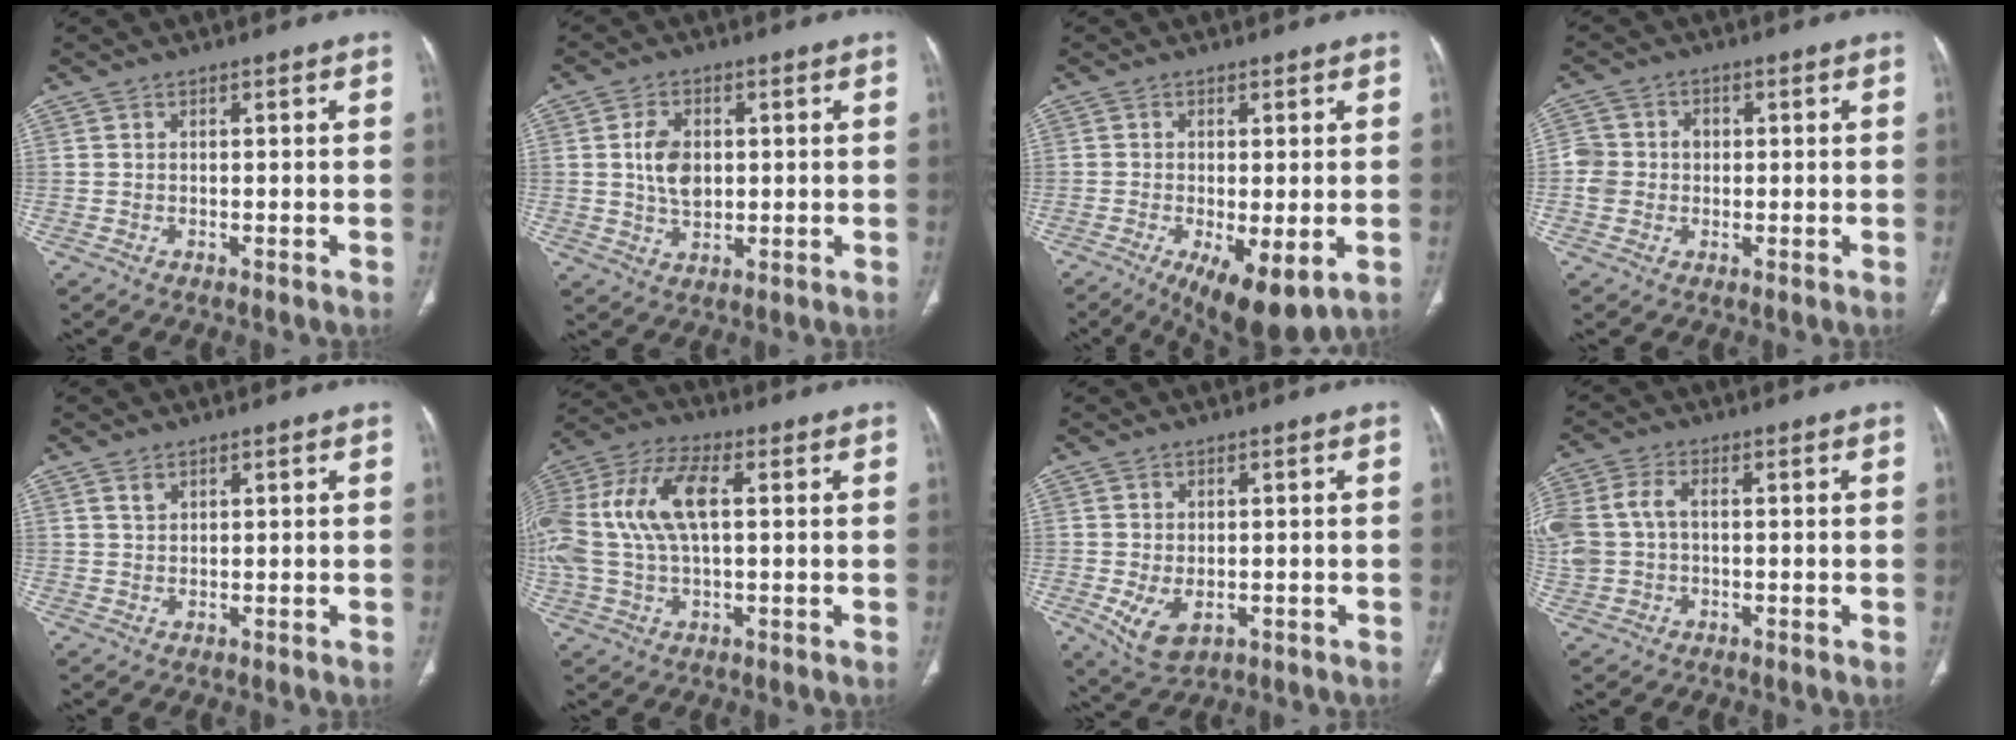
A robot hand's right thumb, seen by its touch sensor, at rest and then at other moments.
{"total": 6.9, "force": [0.8, 4.6, 5.1], "torque": [-0.084, -0.003, 0.018]}
{"total": 10.5, "force": [-3.9, 3.6, 9.1], "torque": [-0.145, -0.018, -0.053]}
{"total": 5.4, "force": [-0.2, 5.0, 2.1], "torque": [-0.027, 0.016, -0.007]}
{"total": 1.6, "force": [1.1, 0.9, 0.7], "torque": [-0.010, -0.005, 0.025]}
{"total": 17.6, "force": [2.6, 8.7, 15.1], "torque": [-0.337, 0.027, 0.045]}
{"total": 6.1, "force": [-1.5, 3.8, 4.6], "torque": [-0.085, -0.008, -0.010]}
{"total": 11.4, "force": [0.8, 8.0, 8.1], "torque": [-0.219, 0.021, 0.019]}